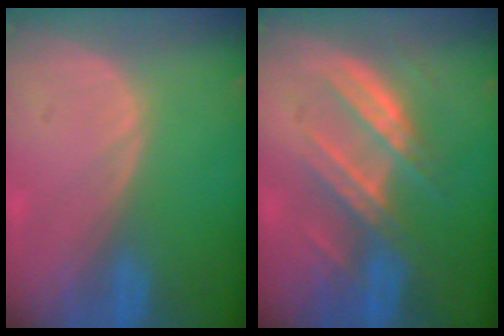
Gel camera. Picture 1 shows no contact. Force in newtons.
{"total": 7.4, "press": 7.1, "slide": 2.0}